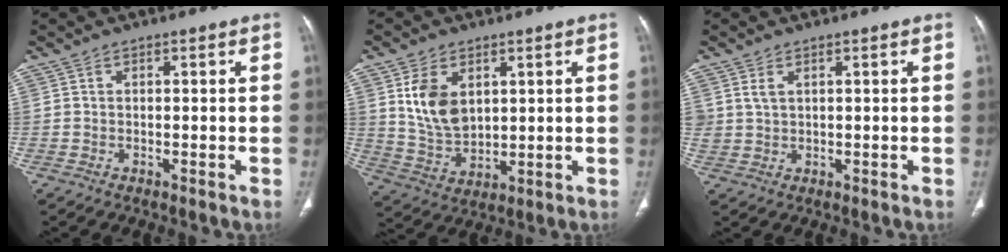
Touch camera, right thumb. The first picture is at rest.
{"total": 10.1, "force": [3.3, 6.6, 6.9], "torque": [-0.110, -0.018, 0.078]}
{"total": 2.0, "force": [1.0, 1.2, 1.1], "torque": [-0.022, -0.004, 0.029]}